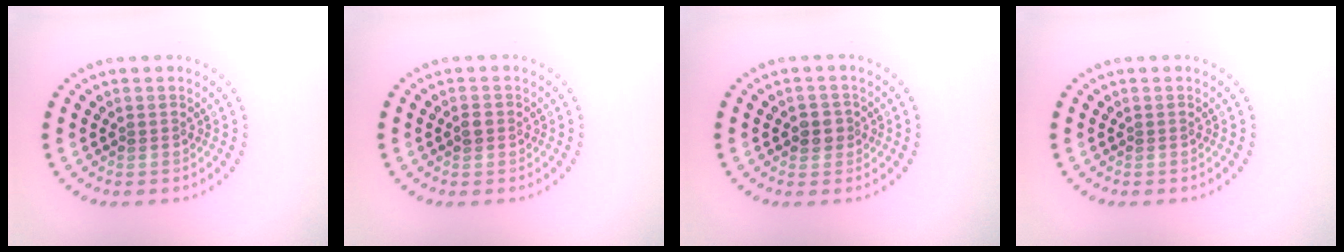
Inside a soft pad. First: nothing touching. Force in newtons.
{"total": 1.0, "press": 1.0, "slide": 0.3}
{"total": 1.9, "press": 1.7, "slide": 0.8}
{"total": 0.0}